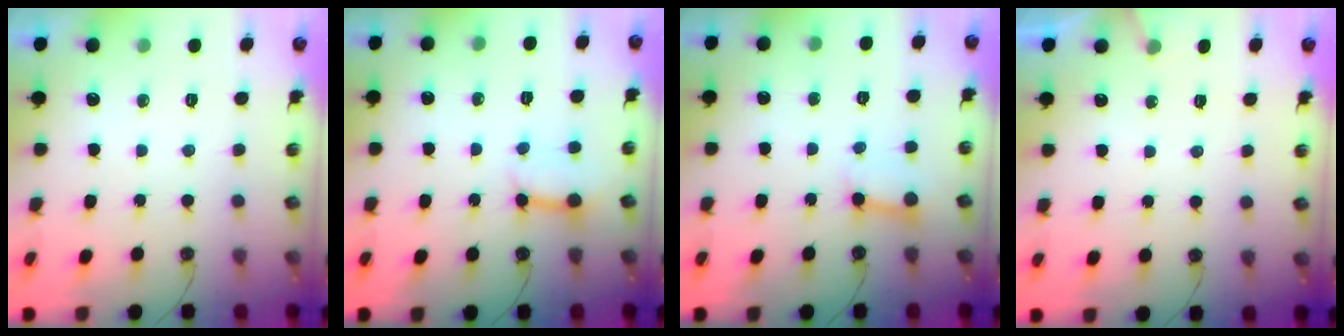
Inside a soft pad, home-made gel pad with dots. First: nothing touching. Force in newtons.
{"total": 7.9, "press": 7.9, "slide": 0.8}
{"total": 3.4, "press": 3.4, "slide": 0.4}
{"total": 3.3, "press": 3.3, "slide": 0.3}